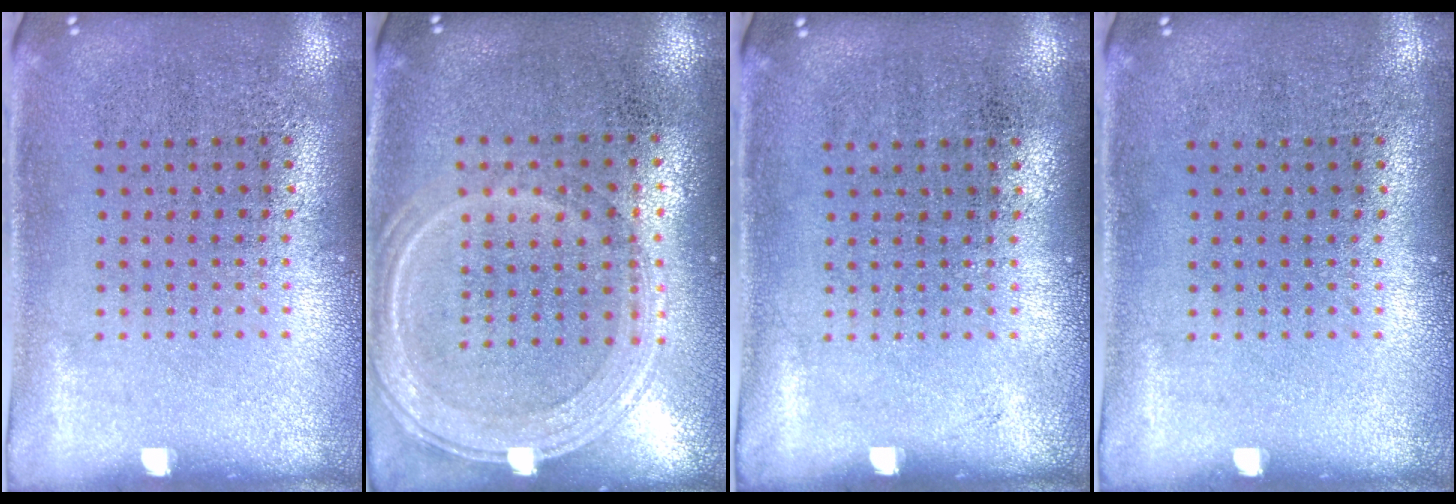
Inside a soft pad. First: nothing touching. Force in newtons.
{"total": 1.2, "press": 1.2, "slide": 0.3}
{"total": 0.0}
{"total": 0.0}